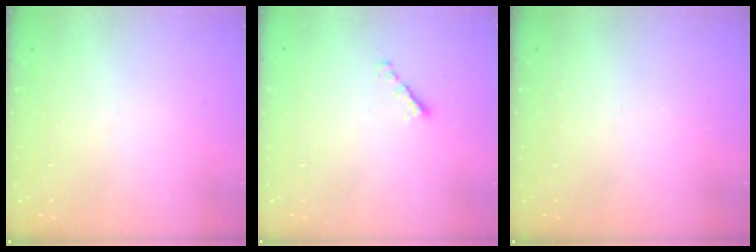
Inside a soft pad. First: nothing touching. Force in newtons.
{"total": 2.1, "press": 2.1, "slide": 0.3}
{"total": 0.0}